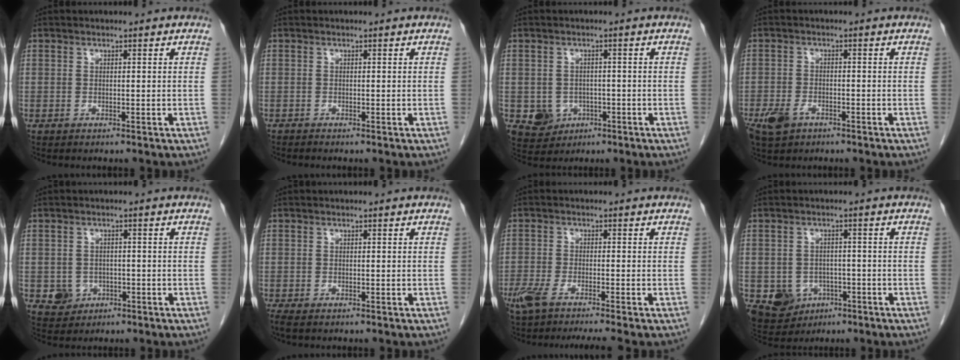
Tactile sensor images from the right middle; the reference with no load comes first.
{"total": 0.0}
{"total": 4.3, "force": [-1.3, 4.0, 1.1], "torque": [-0.012, 0.005, -0.011]}
{"total": 4.5, "force": [-2.7, 2.6, 2.6], "torque": [-0.055, -0.004, -0.045]}
{"total": 3.3, "force": [-1.0, 3.0, 0.8], "torque": [-0.007, 0.006, -0.008]}
{"total": 1.4, "force": [-1.1, 0.2, 0.9], "torque": [-0.016, -0.005, -0.015]}
{"total": 7.5, "force": [-5.9, 0.1, 4.8], "torque": [-0.082, -0.013, -0.099]}
{"total": 6.4, "force": [-2.6, 5.4, 2.1], "torque": [-0.041, 0.005, -0.029]}